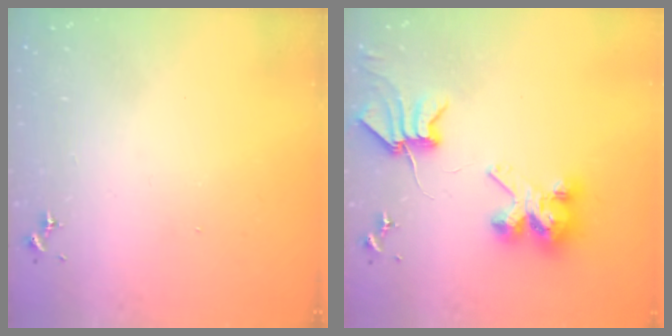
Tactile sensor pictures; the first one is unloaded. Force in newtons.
{"total": 8.7, "press": 8.6, "slide": 1.2}